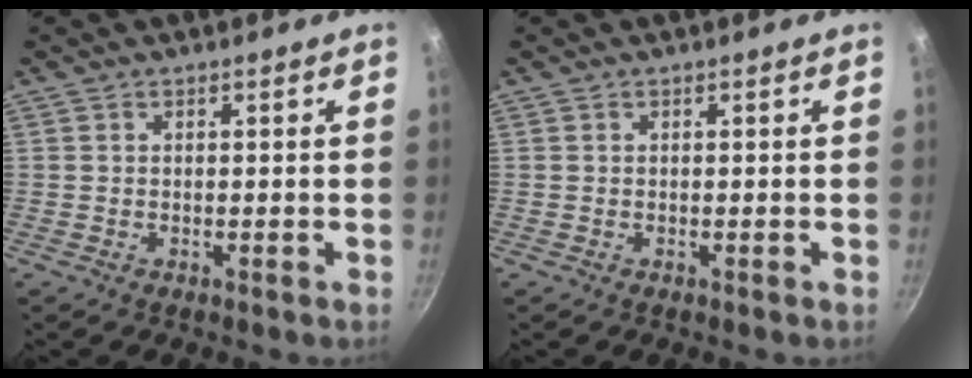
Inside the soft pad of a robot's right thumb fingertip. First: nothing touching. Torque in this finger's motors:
{"motor_torque": [-0.06, 0.41, 0.58, -0.23, 0.04]}